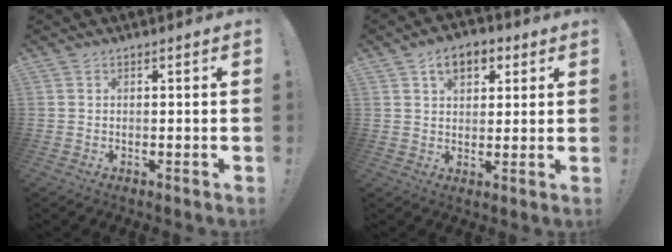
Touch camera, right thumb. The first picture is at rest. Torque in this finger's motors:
{"motor_torque": [-0.05, 0.72, 0.54, 0.24, 0.00]}